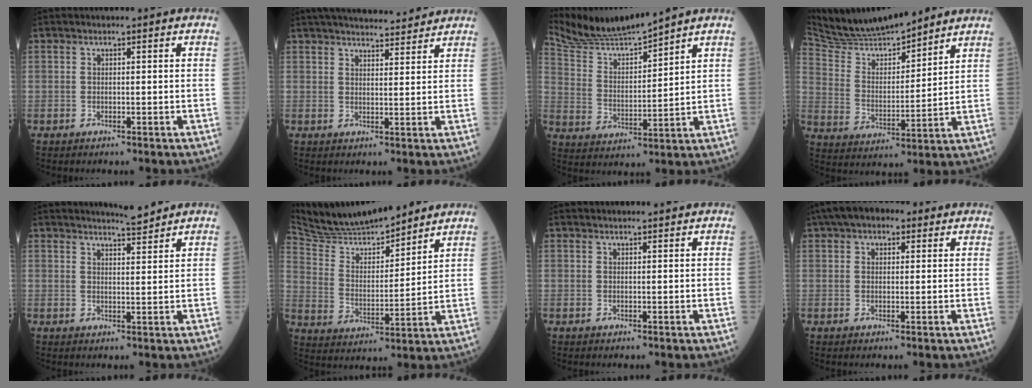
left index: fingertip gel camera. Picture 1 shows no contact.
{"total": 13.7, "force": [12.8, 2.0, 4.6], "torque": [-0.066, 0.023, 0.178]}
{"total": 9.5, "force": [9.2, -1.2, 1.7], "torque": [-0.054, 0.000, 0.194]}
{"total": 13.7, "force": [12.9, 1.6, 4.6], "torque": [-0.090, 0.008, 0.236]}
{"total": 4.3, "force": [4.2, -0.1, 0.8], "torque": [-0.021, -0.006, 0.065]}
{"total": 15.2, "force": [14.1, 2.3, 5.2], "torque": [-0.096, 0.006, 0.249]}
{"total": 4.3, "force": [4.1, 0.5, 0.9], "torque": [-0.012, 0.024, 0.053]}
{"total": 7.9, "force": [5.5, 3.7, 4.4], "torque": [-0.071, 0.044, 0.086]}